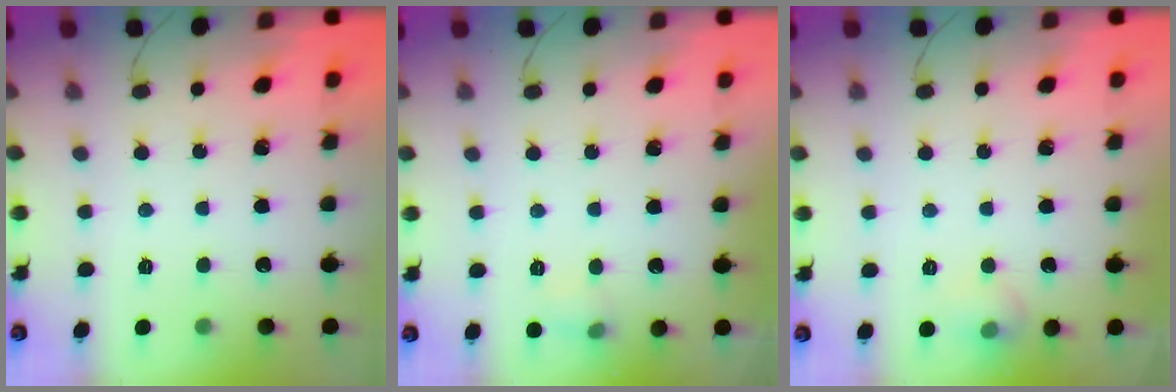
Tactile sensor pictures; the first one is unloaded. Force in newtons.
{"total": 5.5, "press": 5.2, "slide": 1.6}
{"total": 7.0, "press": 6.8, "slide": 1.9}